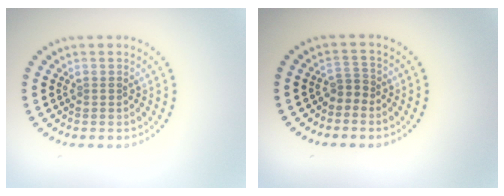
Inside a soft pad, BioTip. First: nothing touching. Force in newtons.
{"total": 1.5, "press": 1.0, "slide": 1.1}